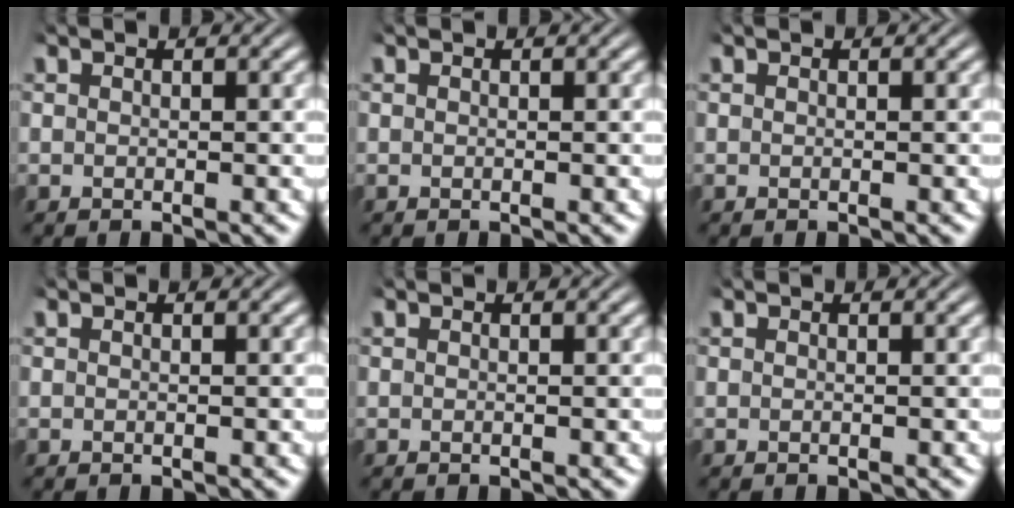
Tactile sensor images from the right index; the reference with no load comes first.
{"total": 0.0}
{"total": 0.0}
{"total": 0.0}
{"total": 0.0}
{"total": 0.0}